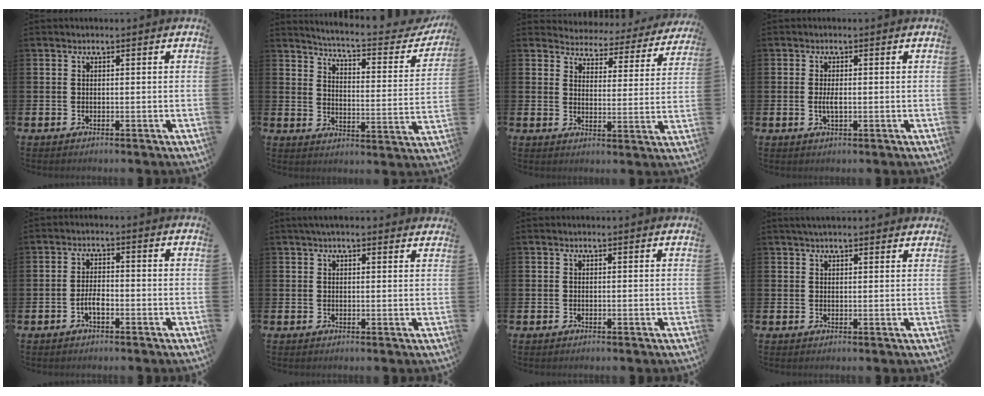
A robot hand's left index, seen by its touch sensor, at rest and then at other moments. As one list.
[{"total": 5.0, "force": [4.8, 0.3, 1.5], "torque": [-0.047, -0.043, 0.074]}, {"total": 4.1, "force": [4.0, 1.1, -0.1], "torque": [-0.021, -0.040, 0.063]}, {"total": 2.0, "force": [-0.1, 0.6, 1.9], "torque": [-0.033, -0.001, -0.004]}, {"total": 2.5, "force": [-1.0, 1.0, 2.1], "torque": [-0.037, 0.004, -0.020]}, {"total": 2.4, "force": [2.3, 0.3, 0.8], "torque": [-0.019, -0.001, 0.041]}, {"total": 0.0}, {"total": 2.7, "force": [2.6, 0.4, 0.6], "torque": [-0.017, -0.003, 0.047]}]